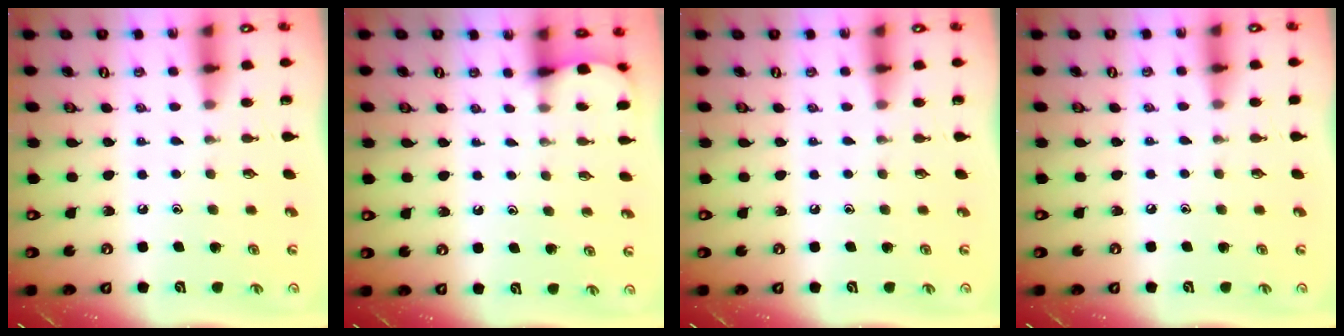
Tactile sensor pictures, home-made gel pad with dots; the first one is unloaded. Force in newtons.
{"total": 2.1, "press": 2.1, "slide": 0.2}
{"total": 0.0}
{"total": 1.0, "press": 1.0, "slide": 0.2}